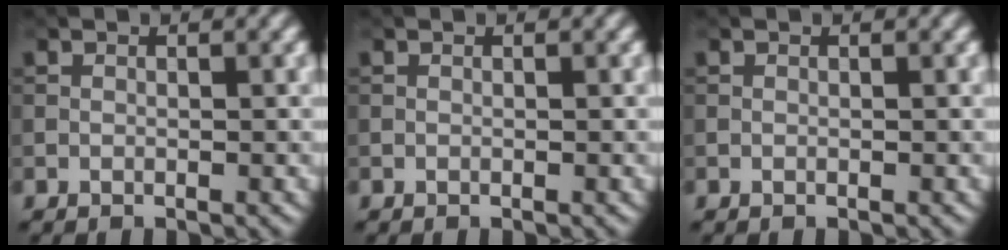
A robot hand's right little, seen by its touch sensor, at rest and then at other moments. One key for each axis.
{"total": 0.0}
{"total": 0.0}